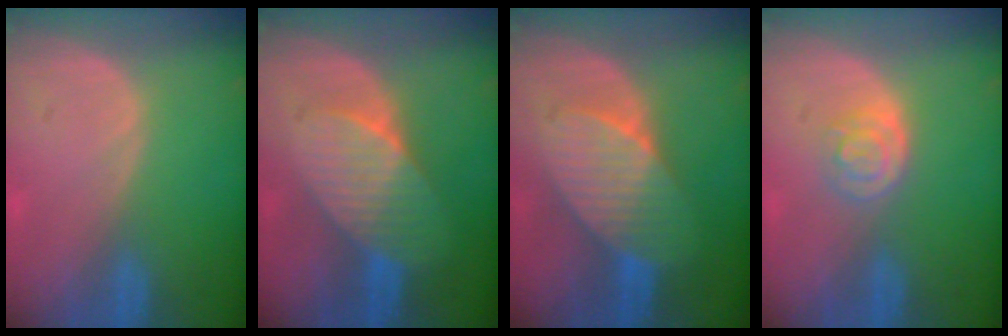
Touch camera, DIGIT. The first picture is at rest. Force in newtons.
{"total": 7.4, "press": 7.0, "slide": 2.2}
{"total": 7.4, "press": 7.4, "slide": 0.5}
{"total": 3.6, "press": 3.5, "slide": 1.1}